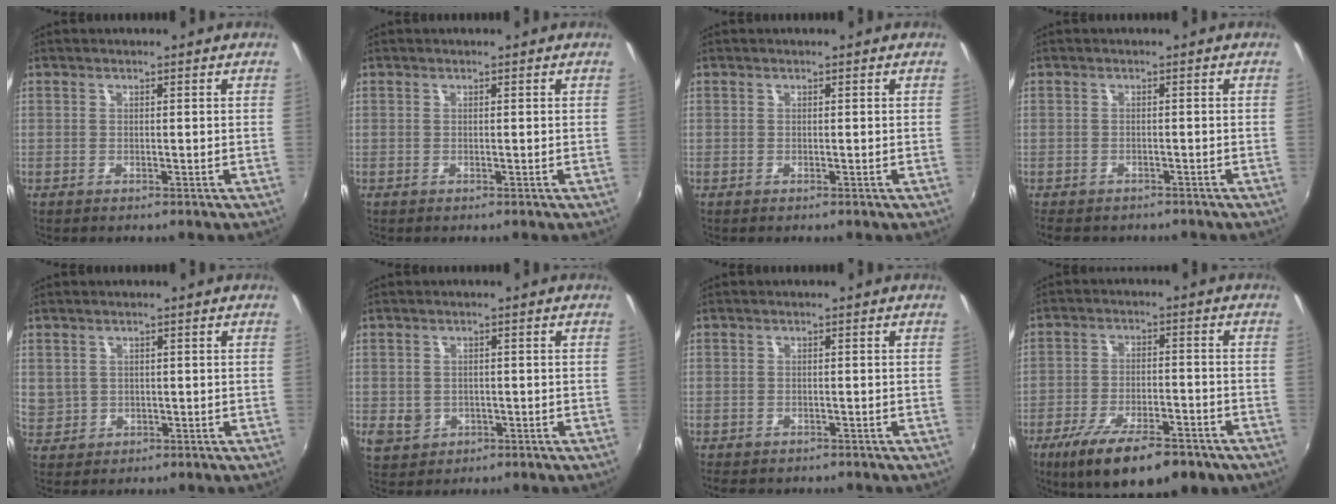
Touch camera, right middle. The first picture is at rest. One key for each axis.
{"total": 0.0}
{"total": 0.0}
{"total": 5.9, "fx": -4.8, "fy": 2.3, "fz": 2.4, "tx": -0.059, "ty": -0.029, "tz": -0.068}
{"total": 5.4, "fx": 0.8, "fy": 5.0, "fz": 1.7, "tx": -0.040, "ty": 0.005, "tz": 0.025}
{"total": 4.6, "fx": -1.0, "fy": 4.1, "fz": 1.9, "tx": -0.039, "ty": -0.005, "tz": -0.008}
{"total": 3.7, "fx": -3.0, "fy": 1.5, "fz": 1.4, "tx": -0.036, "ty": -0.022, "tz": -0.041}
{"total": 16.1, "fx": -10.9, "fy": 5.4, "fz": 10.6, "tx": -0.200, "ty": -0.042, "tz": -0.167}